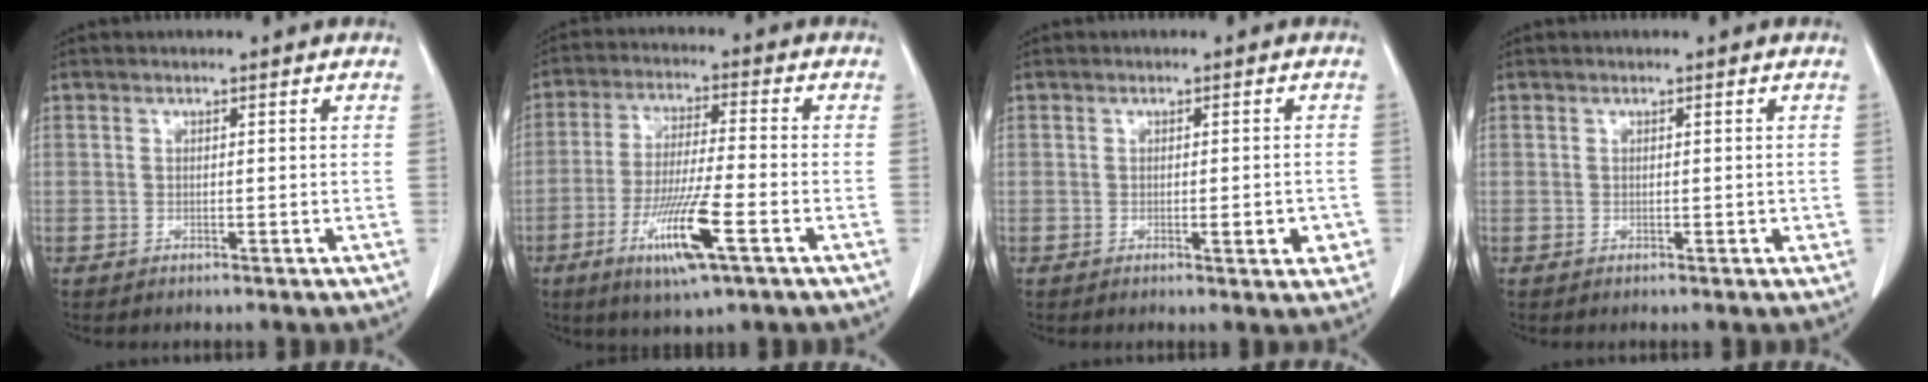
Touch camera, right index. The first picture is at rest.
{"total": 11.3, "force": [-4.9, 0.6, 10.2], "torque": [-0.196, -0.021, -0.089]}
{"total": 3.4, "force": [-1.1, 0.9, 3.1], "torque": [-0.038, -0.002, -0.012]}
{"total": 0.9, "force": [-0.2, 0.5, 0.7], "torque": [-0.007, 0.001, -0.003]}